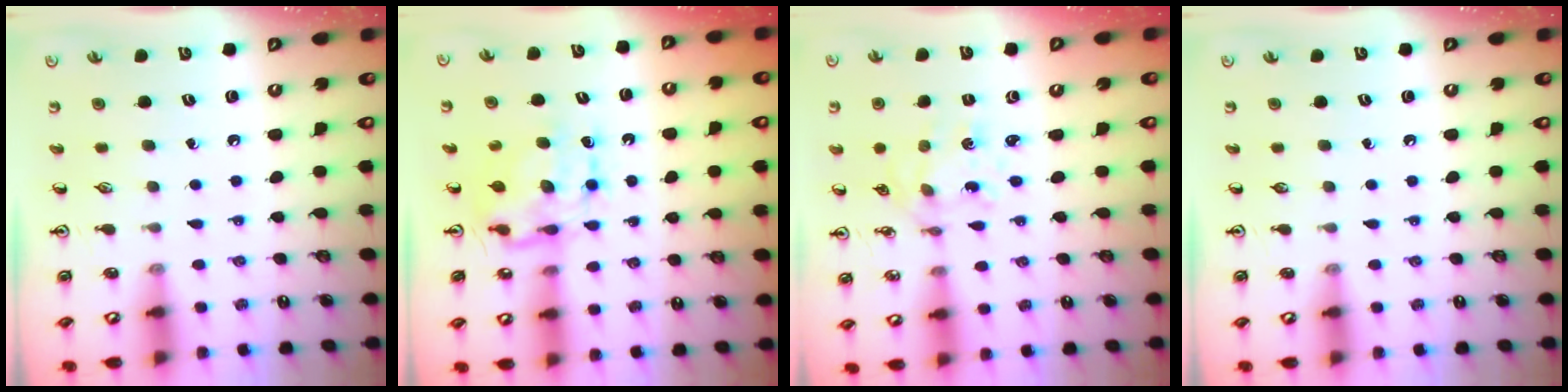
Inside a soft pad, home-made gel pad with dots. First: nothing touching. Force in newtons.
{"total": 6.8, "press": 6.8, "slide": 0.3}
{"total": 2.6, "press": 2.4, "slide": 0.9}
{"total": 0.0}